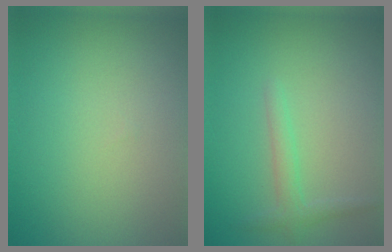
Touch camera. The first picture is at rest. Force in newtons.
{"total": 1.3, "press": 1.3, "slide": 0.1}